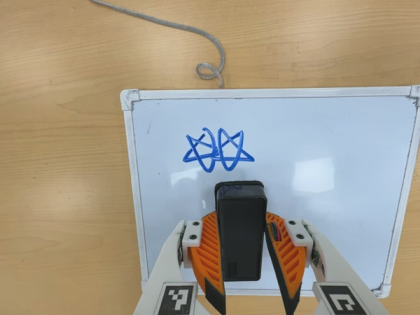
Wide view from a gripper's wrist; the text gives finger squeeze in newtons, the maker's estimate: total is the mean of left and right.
{"total": 6.4, "left": 5.6, "right": 7.2}